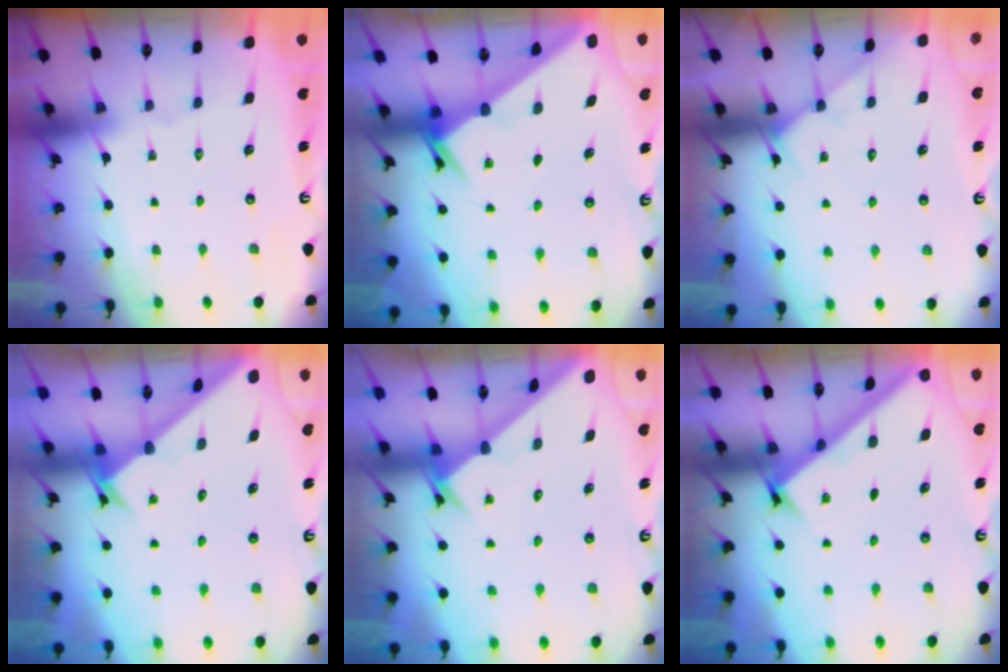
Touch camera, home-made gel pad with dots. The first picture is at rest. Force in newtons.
{"total": 2.4, "press": 2.4, "slide": 0.3}
{"total": 5.7, "press": 5.7, "slide": 0.5}
{"total": 2.4, "press": 2.4, "slide": 0.2}
{"total": 2.7, "press": 2.6, "slide": 0.2}
{"total": 2.5, "press": 2.5, "slide": 0.3}